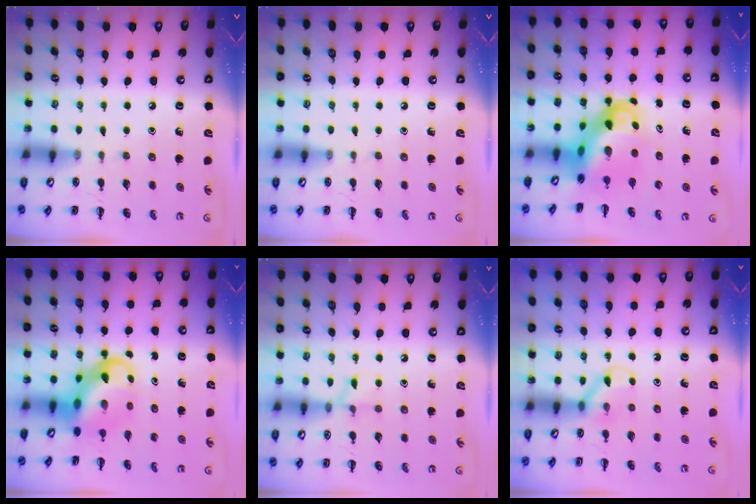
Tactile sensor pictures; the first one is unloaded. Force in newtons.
{"total": 0.0}
{"total": 6.4, "press": 6.1, "slide": 2.1}
{"total": 6.2, "press": 5.9, "slide": 1.9}
{"total": 5.3, "press": 5.2, "slide": 1.1}
{"total": 5.0, "press": 4.7, "slide": 1.7}